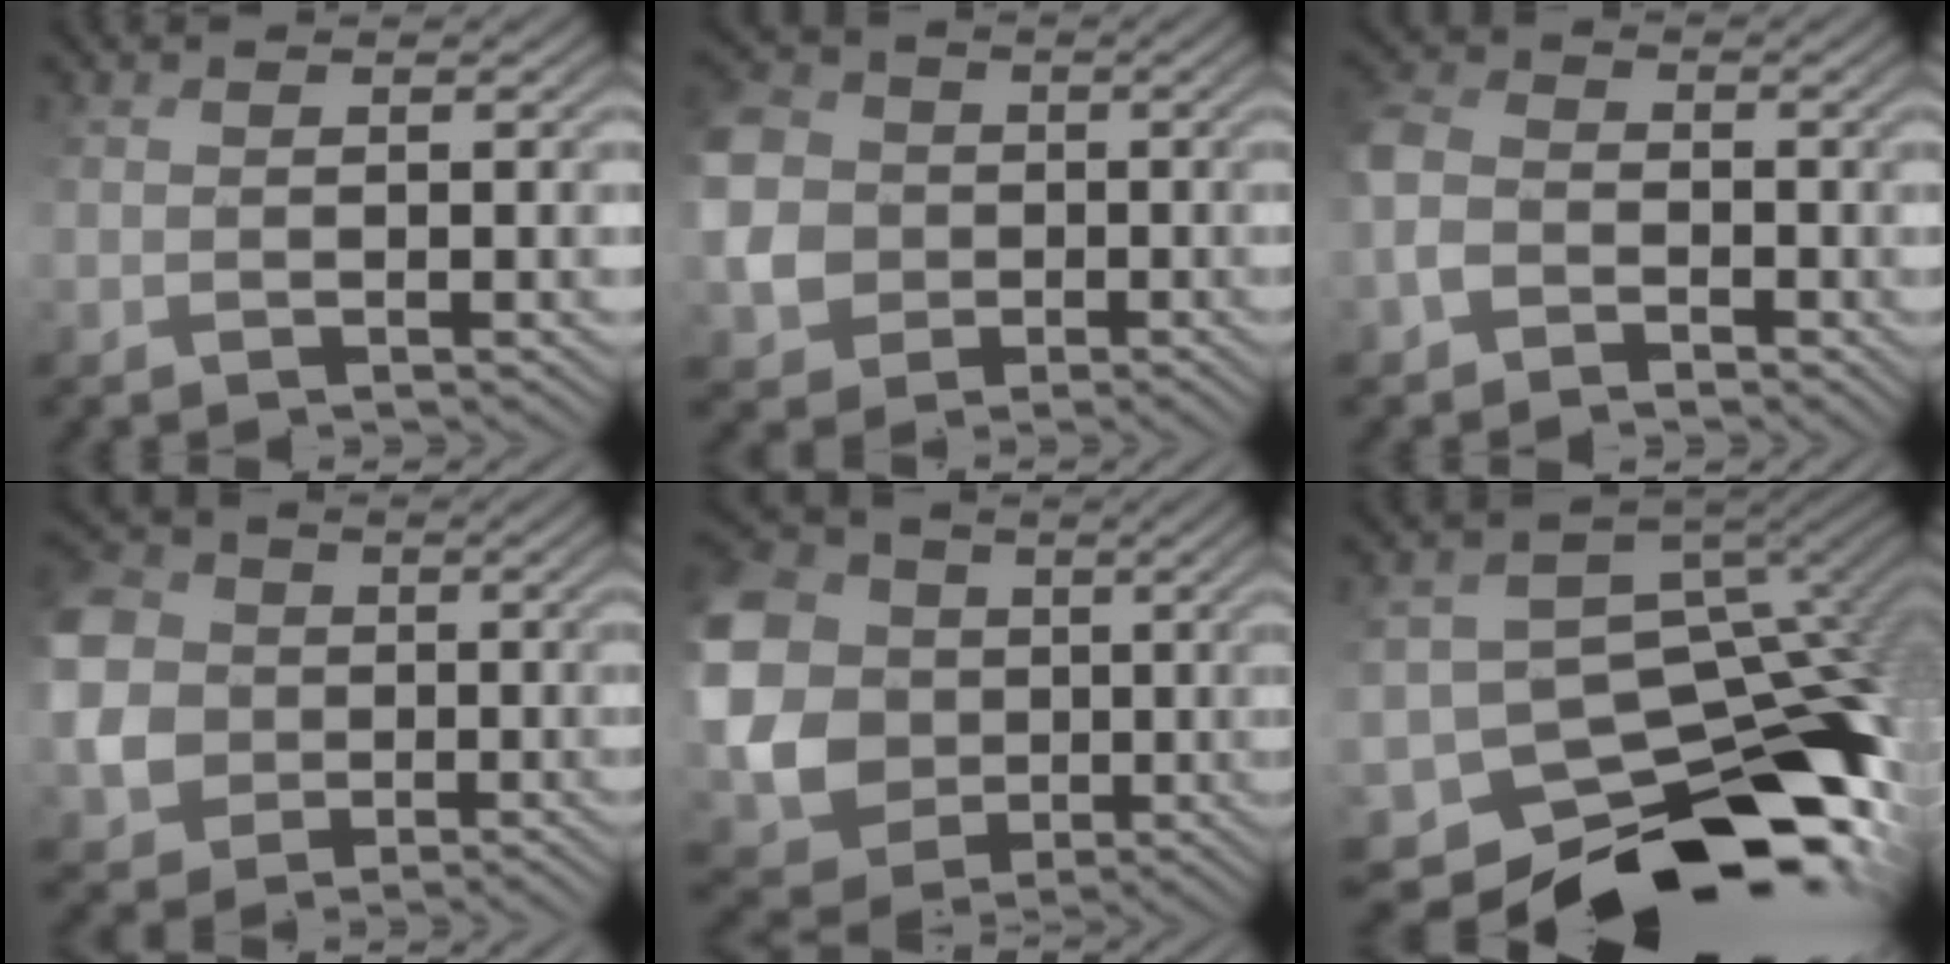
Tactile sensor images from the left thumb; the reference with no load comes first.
{"total": 7.8, "force": [-0.3, 7.2, 3.1], "torque": [-0.113, -0.009, -0.013]}
{"total": 3.2, "force": [-1.6, 2.5, 1.3], "torque": [-0.046, 0.008, -0.043]}
{"total": 9.2, "force": [-0.5, 8.4, 3.7], "torque": [-0.137, -0.017, -0.017]}
{"total": 16.0, "force": [2.4, 14.2, 7.1], "torque": [-0.263, -0.002, 0.045]}
{"total": 13.5, "force": [-6.3, 9.5, 7.1], "torque": [-0.121, -0.033, -0.070]}